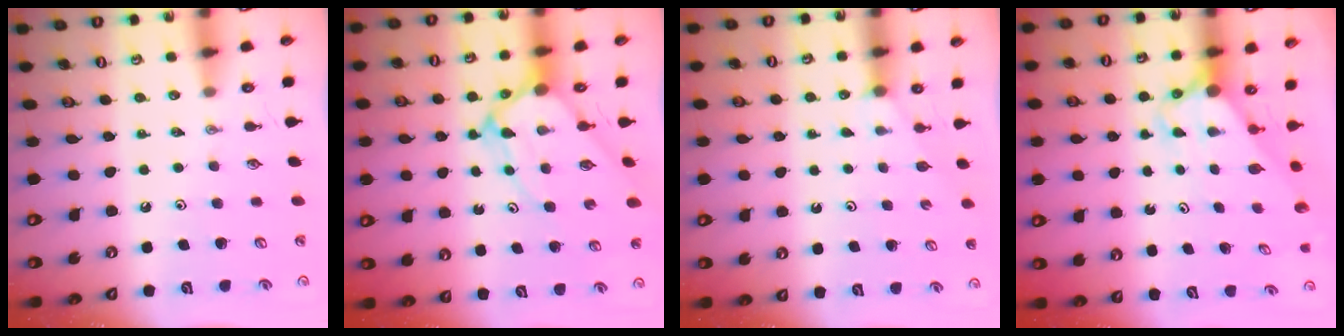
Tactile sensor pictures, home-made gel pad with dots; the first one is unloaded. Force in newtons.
{"total": 8.8, "press": 8.7, "slide": 0.8}
{"total": 2.2, "press": 2.2, "slide": 0.3}
{"total": 3.0, "press": 3.0, "slide": 0.3}